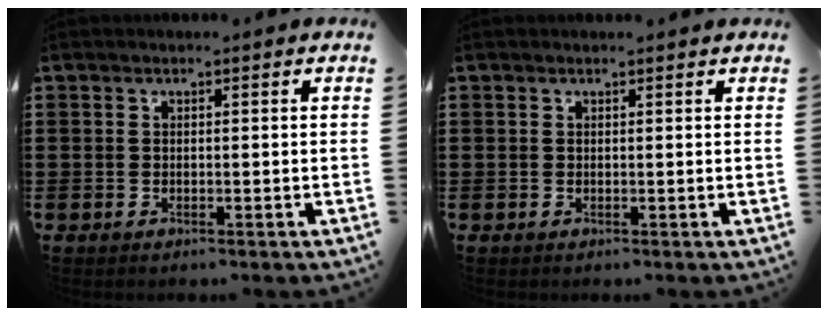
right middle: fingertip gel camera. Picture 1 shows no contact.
{"total": 0.0}